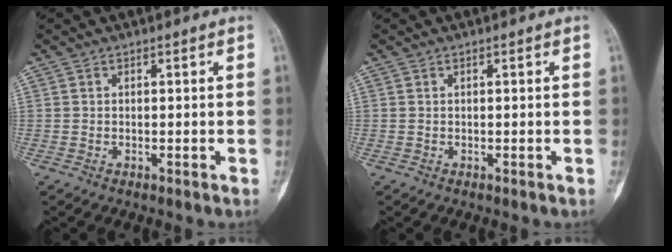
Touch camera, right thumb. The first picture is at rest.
{"total": 0.0}